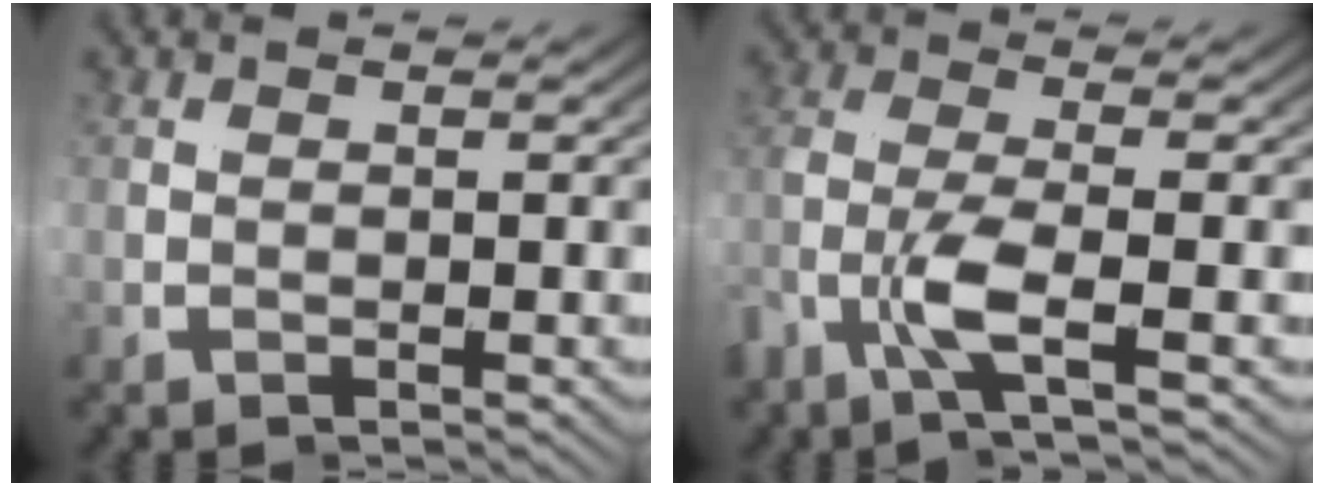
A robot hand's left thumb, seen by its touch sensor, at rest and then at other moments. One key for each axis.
{"total": 3.4, "fx": -0.4, "fy": 0.4, "fz": 3.4, "tx": -0.098, "ty": 0.006, "tz": -0.012}